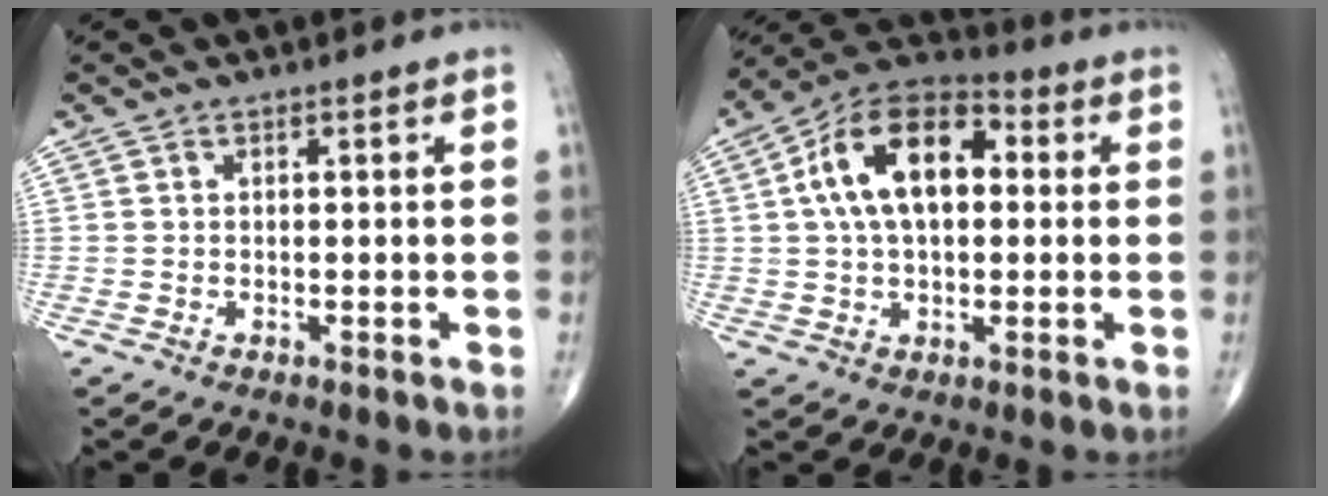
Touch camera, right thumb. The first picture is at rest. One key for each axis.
{"total": 16.0, "fx": 2.8, "fy": 9.3, "fz": 12.8, "tx": -0.210, "ty": 0.031, "tz": 0.039}